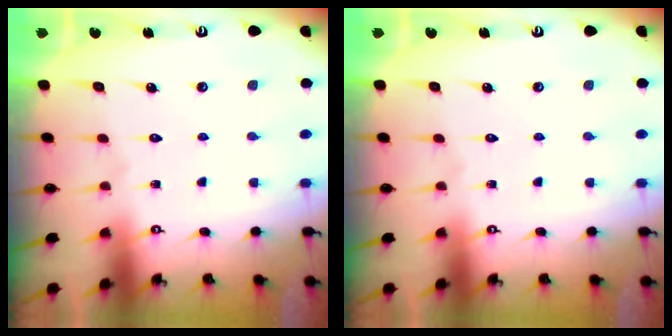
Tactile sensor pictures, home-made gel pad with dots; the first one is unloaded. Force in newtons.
{"total": 0.0}